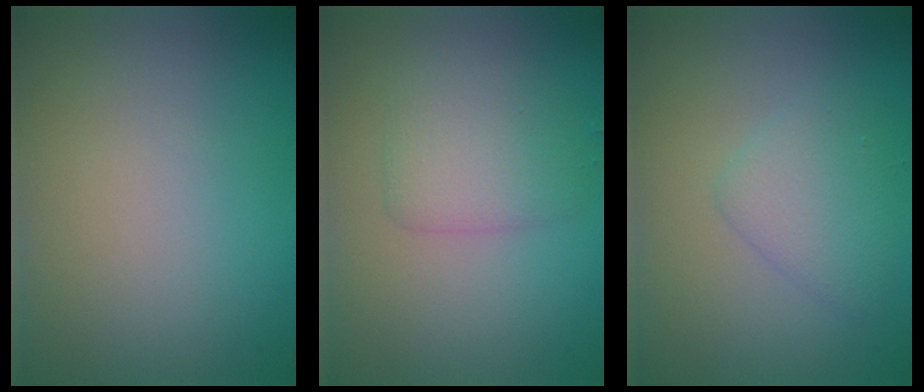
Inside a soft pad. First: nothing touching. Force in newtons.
{"total": 2.9, "press": 2.9, "slide": 0.0}
{"total": 2.6, "press": 2.6, "slide": 0.1}